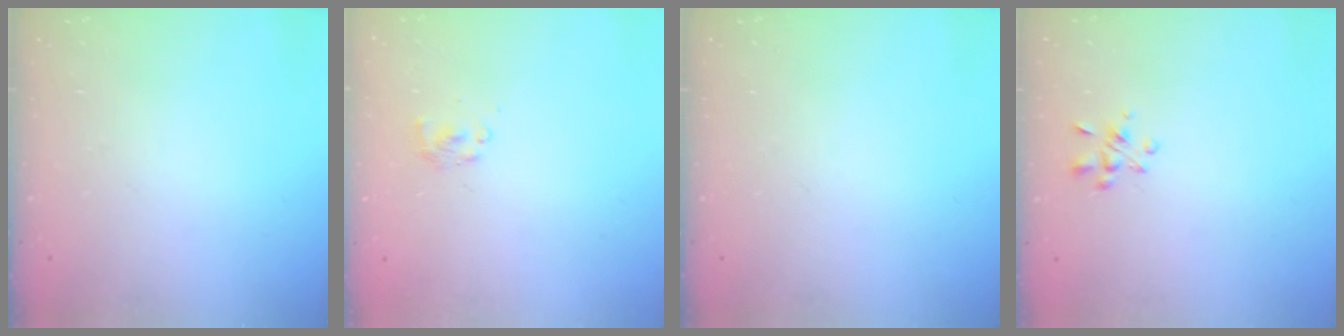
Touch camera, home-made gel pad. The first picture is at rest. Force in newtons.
{"total": 2.0, "press": 1.8, "slide": 0.9}
{"total": 0.0}
{"total": 3.6, "press": 3.3, "slide": 1.4}